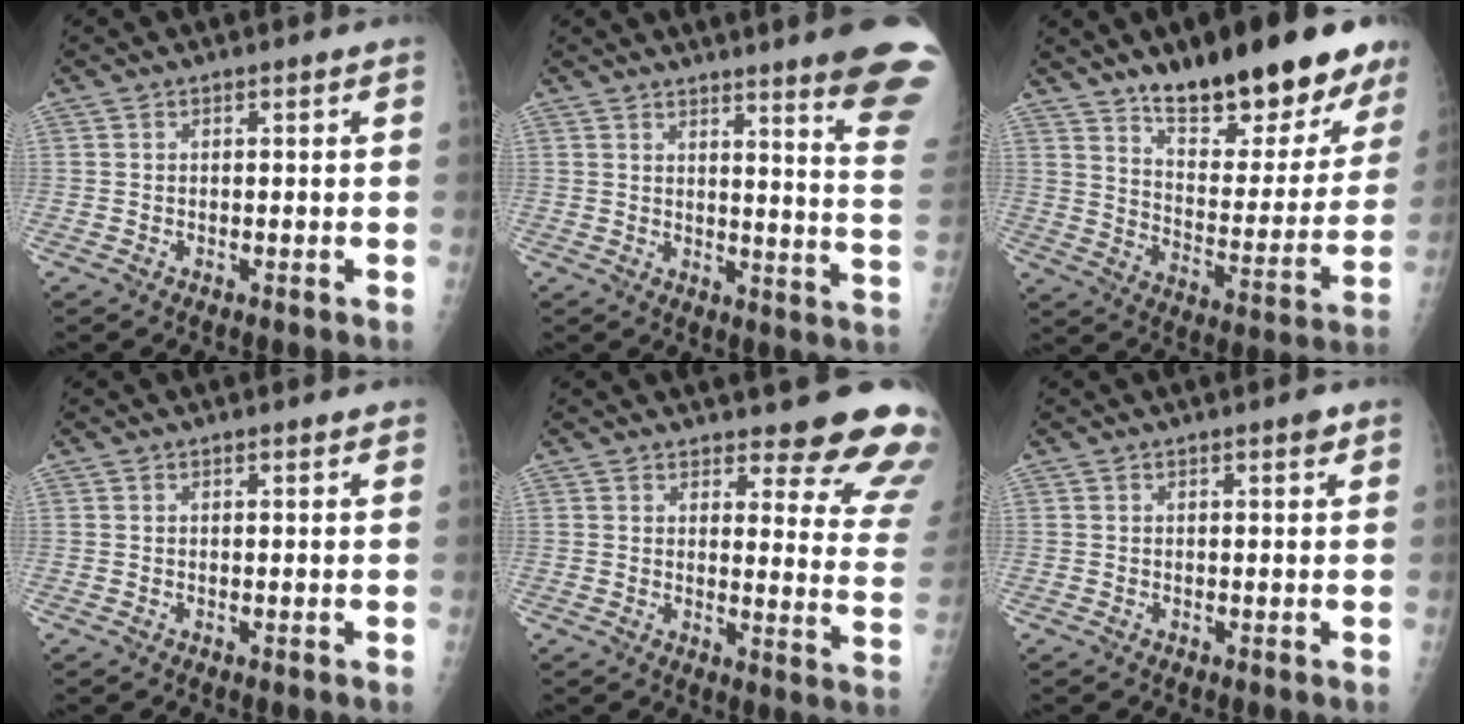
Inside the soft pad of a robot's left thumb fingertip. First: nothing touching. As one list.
[{"total": 16.0, "force": [12.0, 0.2, 10.6], "torque": [-0.107, -0.099, 0.135]}, {"total": 23.9, "force": [16.7, 7.8, 15.2], "torque": [-0.169, -0.092, 0.251]}, {"total": 1.1, "force": [0.8, 0.4, 0.6], "torque": [-0.007, -0.002, 0.009]}, {"total": 15.7, "force": [14.0, 3.5, 6.3], "torque": [-0.027, -0.124, 0.144]}, {"total": 1.5, "force": [0.9, 0.4, 1.1], "torque": [-0.013, -0.002, 0.010]}]